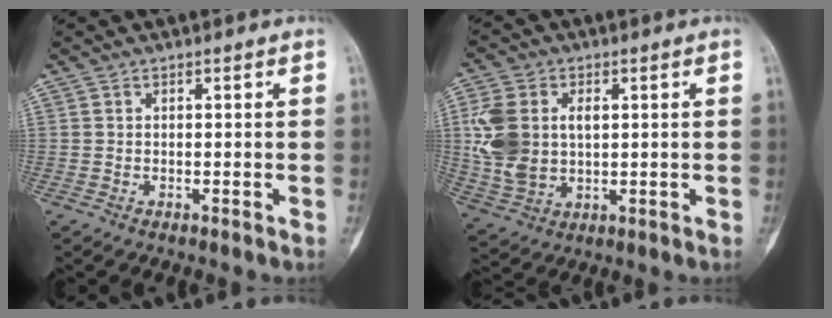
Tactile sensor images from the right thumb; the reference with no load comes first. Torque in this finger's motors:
{"motor_torque": [1.27, 1.41, 1.25, 0.06, 0.22]}